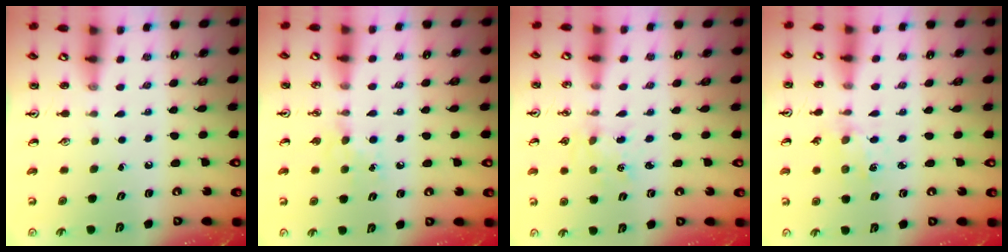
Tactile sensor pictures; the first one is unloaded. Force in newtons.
{"total": 5.4, "press": 5.3, "slide": 0.8}
{"total": 3.0, "press": 3.0, "slide": 0.4}
{"total": 0.0}